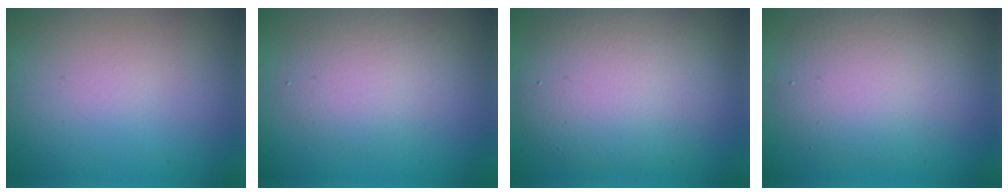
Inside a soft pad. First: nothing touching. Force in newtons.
{"total": 3.4, "press": 3.4, "slide": 0.2}
{"total": 7.6, "press": 7.6, "slide": 0.2}
{"total": 5.5, "press": 5.5, "slide": 0.2}